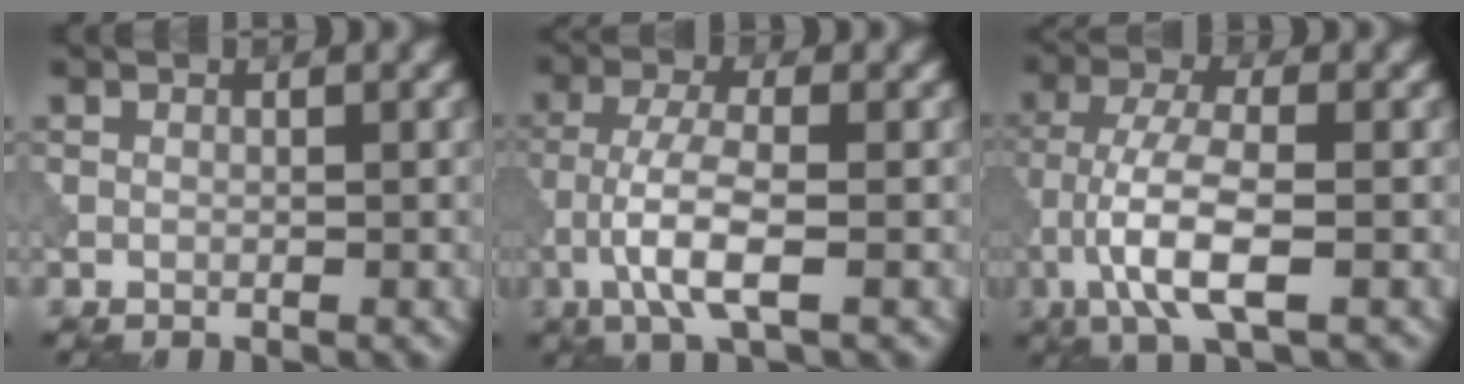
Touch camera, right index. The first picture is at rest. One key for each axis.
{"total": 5.1, "fx": -1.8, "fy": 1.3, "fz": 4.6, "tx": -0.093, "ty": 0.005, "tz": -0.041}
{"total": 6.8, "fx": -2.3, "fy": 2.0, "fz": 6.1, "tx": -0.121, "ty": 0.007, "tz": -0.052}